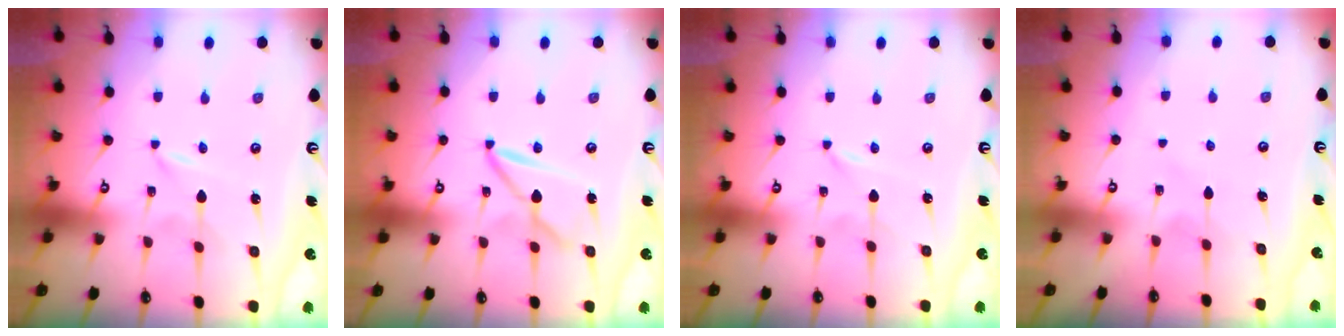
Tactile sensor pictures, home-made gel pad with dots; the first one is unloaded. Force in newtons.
{"total": 6.9, "press": 6.9, "slide": 0.5}
{"total": 0.0}
{"total": 4.1, "press": 4.0, "slide": 0.5}